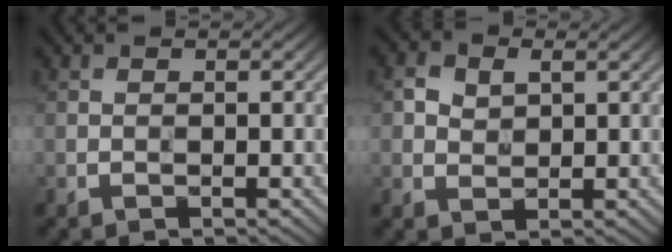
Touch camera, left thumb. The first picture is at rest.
{"total": 3.2, "force": [1.1, 2.2, 1.9], "torque": [-0.043, 0.000, 0.021]}